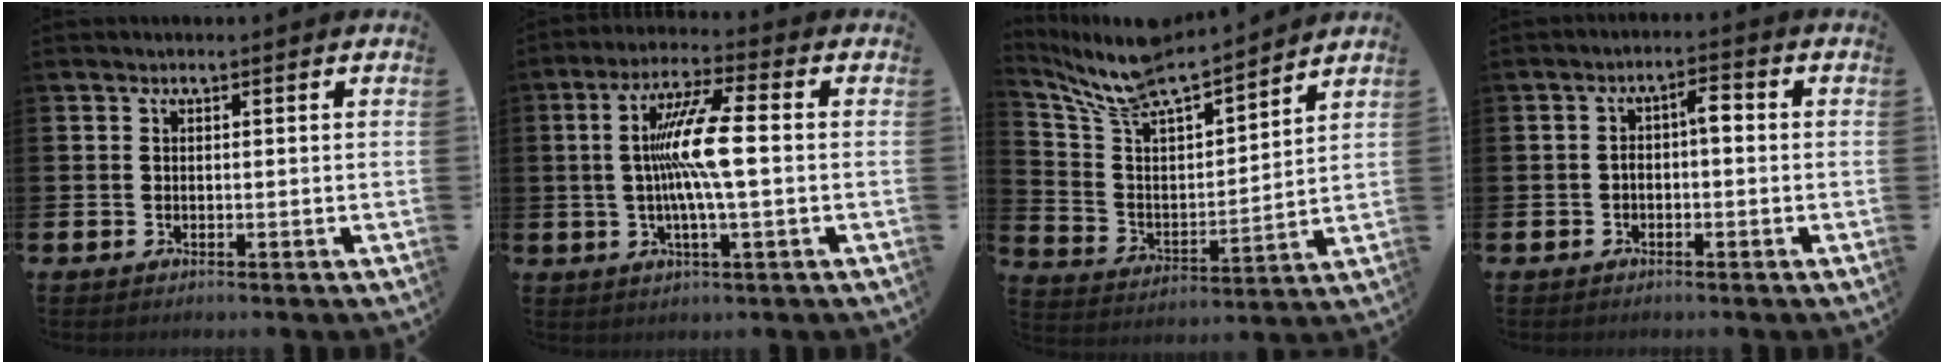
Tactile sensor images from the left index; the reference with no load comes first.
{"total": 9.7, "force": [0.4, 1.4, 9.5], "torque": [-0.192, 0.001, -0.003]}
{"total": 9.3, "force": [9.0, 1.5, 2.1], "torque": [-0.084, -0.077, 0.155]}
{"total": 2.7, "force": [-0.4, 1.1, 2.4], "torque": [-0.031, 0.001, -0.013]}